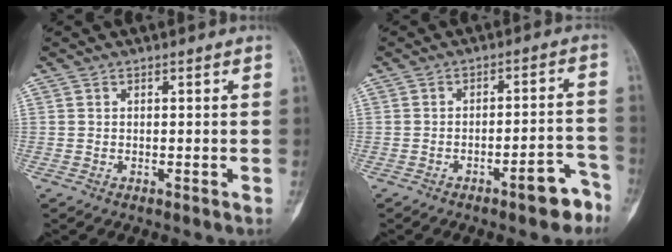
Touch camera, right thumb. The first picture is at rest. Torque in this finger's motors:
{"motor_torque": [1.19, 0.41, 0.52, -0.70, 0.12]}